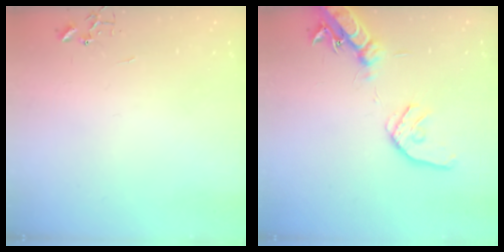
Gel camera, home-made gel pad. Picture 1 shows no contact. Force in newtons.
{"total": 16.5, "press": 16.2, "slide": 2.9}